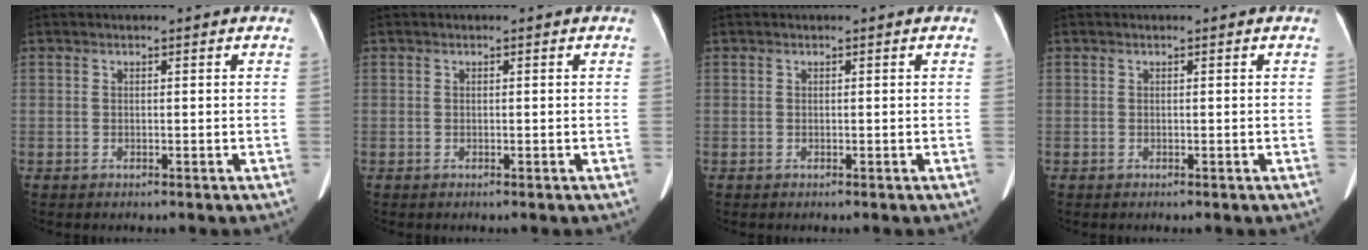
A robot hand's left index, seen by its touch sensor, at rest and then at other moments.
{"total": 0.0}
{"total": 0.0}
{"total": 0.0}